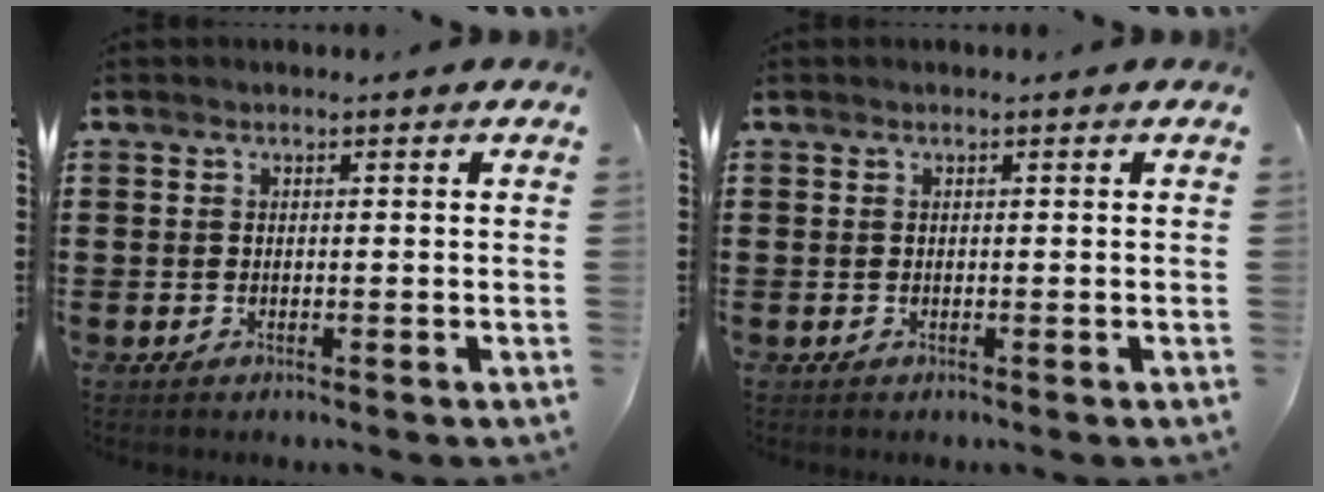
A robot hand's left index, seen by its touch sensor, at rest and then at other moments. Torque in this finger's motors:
{"motor_torque": [0.00, 0.00, -0.02, 0.00]}